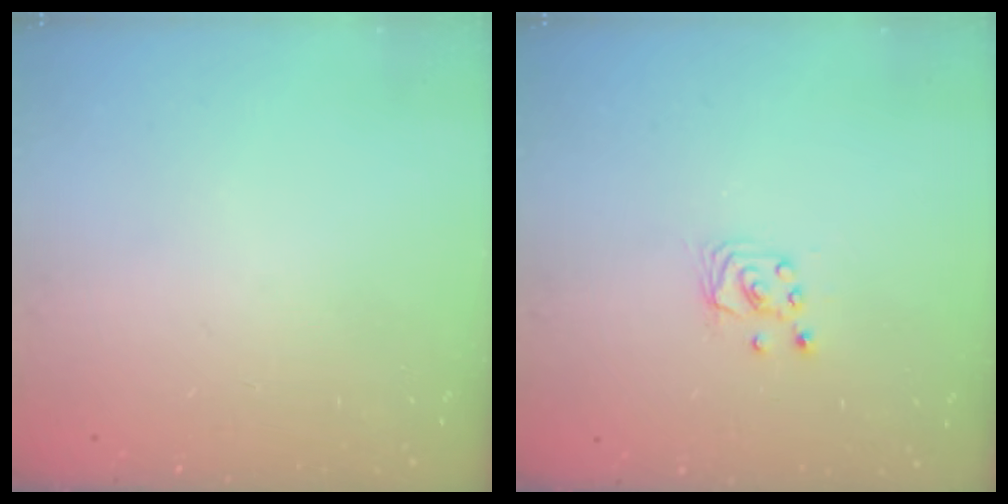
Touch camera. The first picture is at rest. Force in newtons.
{"total": 2.4, "press": 2.4, "slide": 0.2}